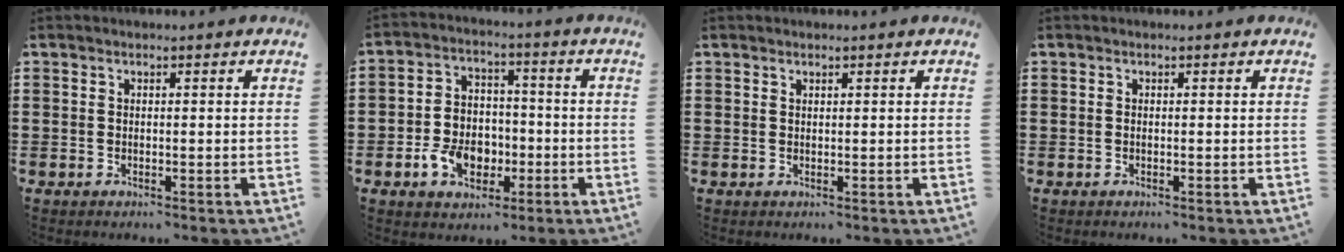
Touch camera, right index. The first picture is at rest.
{"total": 7.5, "force": [-2.7, 5.6, 4.2], "torque": [-0.096, 0.015, -0.050]}
{"total": 0.5, "force": [0.4, 0.2, 0.1], "torque": [-0.003, 0.002, 0.009]}
{"total": 0.0}